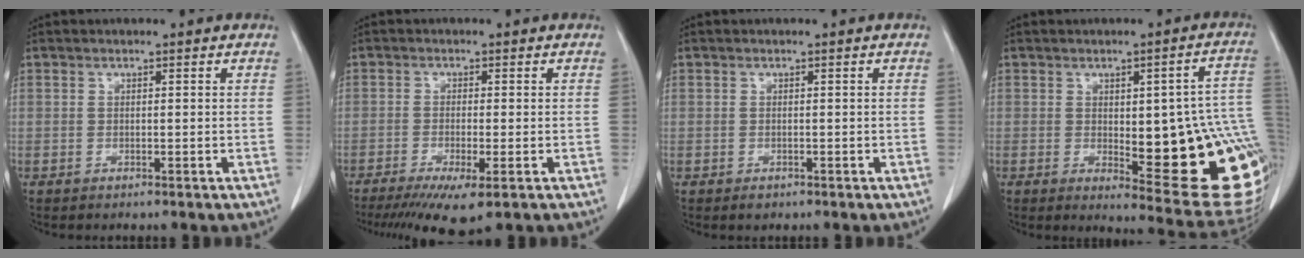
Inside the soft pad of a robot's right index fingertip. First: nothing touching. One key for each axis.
{"total": 7.9, "fx": -5.0, "fy": 0.9, "fz": 6.1, "tx": -0.095, "ty": -0.024, "tz": -0.078}
{"total": 1.0, "fx": -0.6, "fy": 0.7, "fz": 0.3, "tx": -0.002, "ty": 0.000, "tz": -0.005}
{"total": 21.7, "fx": -2.7, "fy": 5.4, "fz": 20.9, "tx": -0.172, "ty": 0.010, "tz": -0.009}